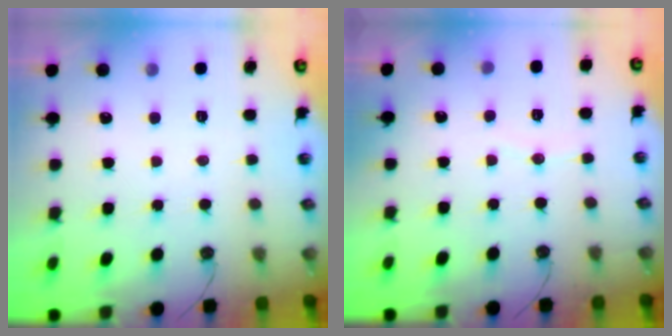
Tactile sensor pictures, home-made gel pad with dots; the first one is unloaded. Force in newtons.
{"total": 2.6, "press": 2.6, "slide": 0.2}